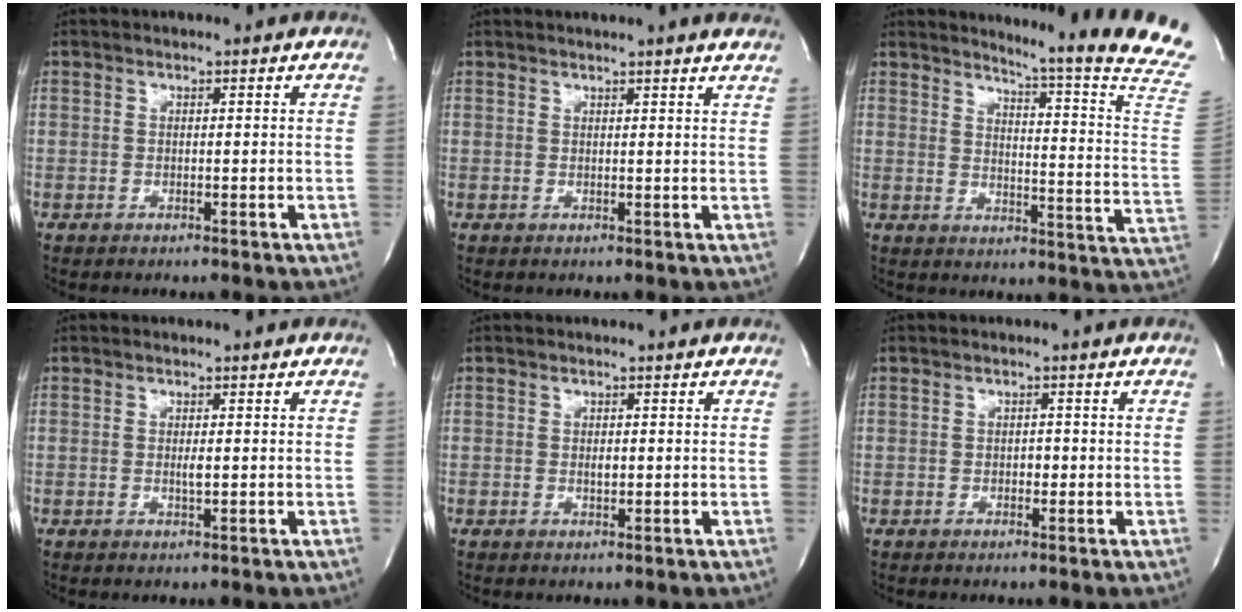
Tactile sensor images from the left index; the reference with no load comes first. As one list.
[{"total": 7.2, "force": [6.6, -0.3, 2.9], "torque": [-0.041, 0.012, 0.061]}, {"total": 18.9, "force": [17.0, -2.1, 7.9], "torque": [-0.119, -0.131, 0.191]}, {"total": 0.9, "force": [0.0, 0.1, 0.9], "torque": [-0.022, -0.005, 0.001]}, {"total": 0.8, "force": [0.1, 0.4, 0.7], "torque": [-0.015, -0.003, 0.003]}, {"total": 0.9, "force": [-0.2, 0.6, 0.6], "torque": [-0.009, 0.001, -0.004]}]